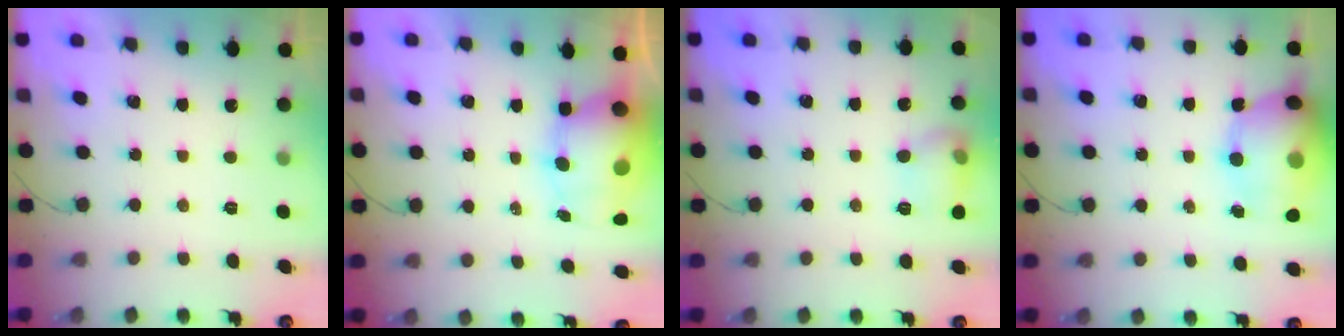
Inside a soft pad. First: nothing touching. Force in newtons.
{"total": 11.7, "press": 11.4, "slide": 2.9}
{"total": 9.1, "press": 9.1, "slide": 0.5}
{"total": 17.6, "press": 17.3, "slide": 2.7}